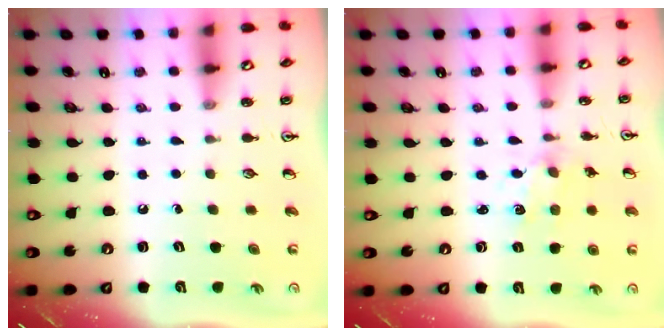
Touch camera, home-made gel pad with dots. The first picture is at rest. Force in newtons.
{"total": 2.0, "press": 2.0, "slide": 0.5}